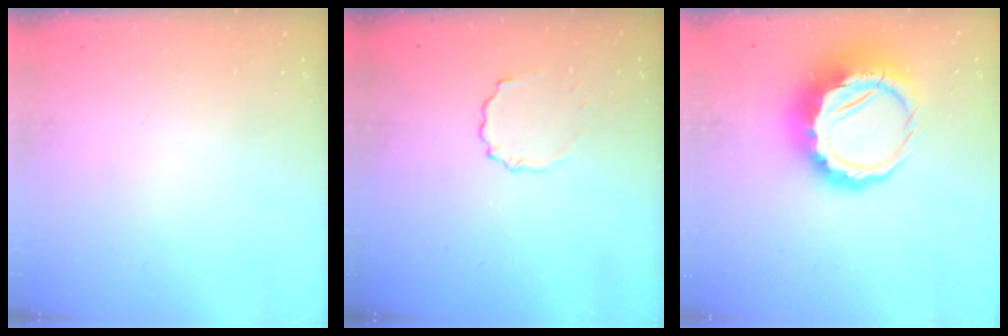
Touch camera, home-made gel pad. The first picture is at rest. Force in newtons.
{"total": 3.5, "press": 3.3, "slide": 1.2}
{"total": 13.8, "press": 13.5, "slide": 2.8}